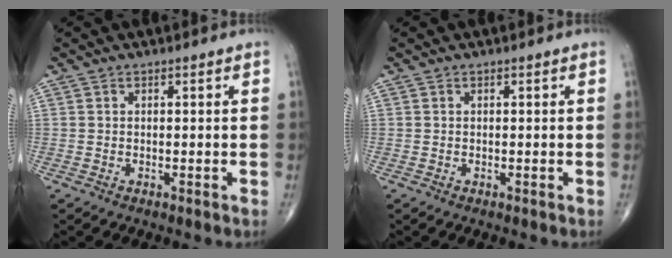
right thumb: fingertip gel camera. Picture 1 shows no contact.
{"total": 0.0}